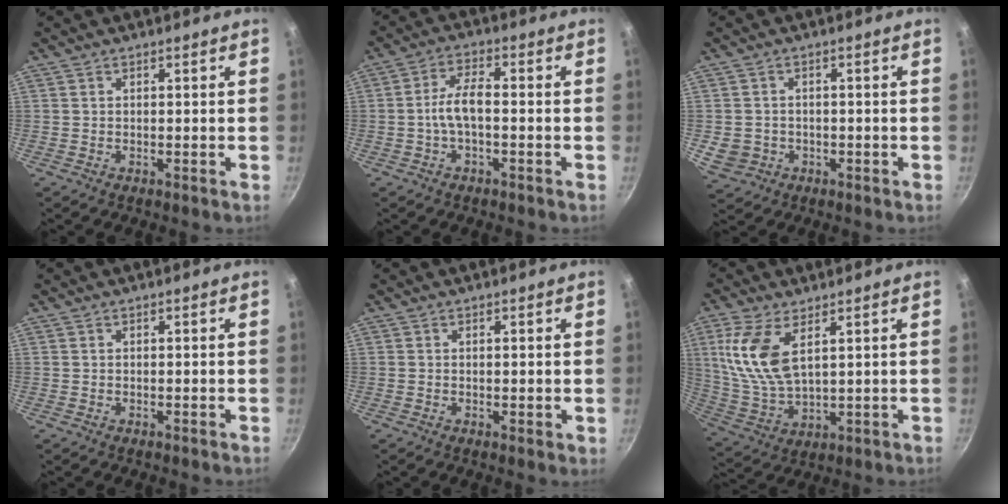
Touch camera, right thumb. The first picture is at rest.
{"total": 5.6, "force": [-1.2, 2.2, 5.0], "torque": [-0.102, 0.027, -0.029]}
{"total": 5.1, "force": [-1.1, 4.5, 2.1], "torque": [-0.030, 0.012, -0.008]}
{"total": 0.0}
{"total": 1.0, "force": [0.2, 0.3, 0.9], "torque": [-0.012, -0.002, 0.001]}
{"total": 12.7, "force": [4.7, 6.2, 10.1], "torque": [-0.207, -0.020, 0.104]}